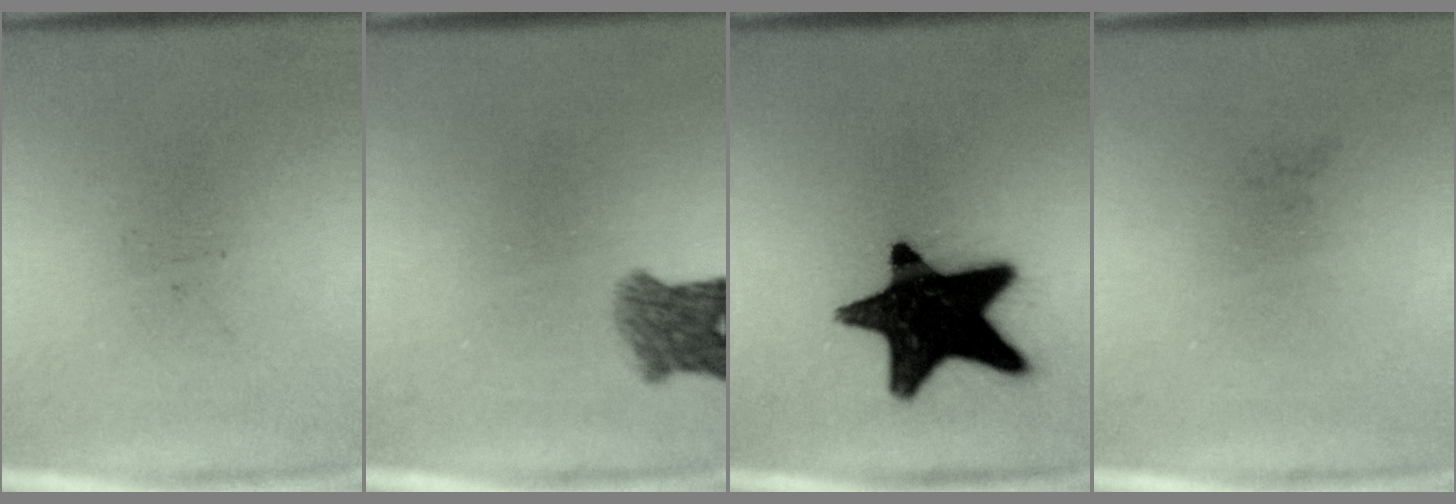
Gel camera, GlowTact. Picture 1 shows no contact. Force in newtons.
{"total": 4.3}
{"total": 18.6}
{"total": 0.0}